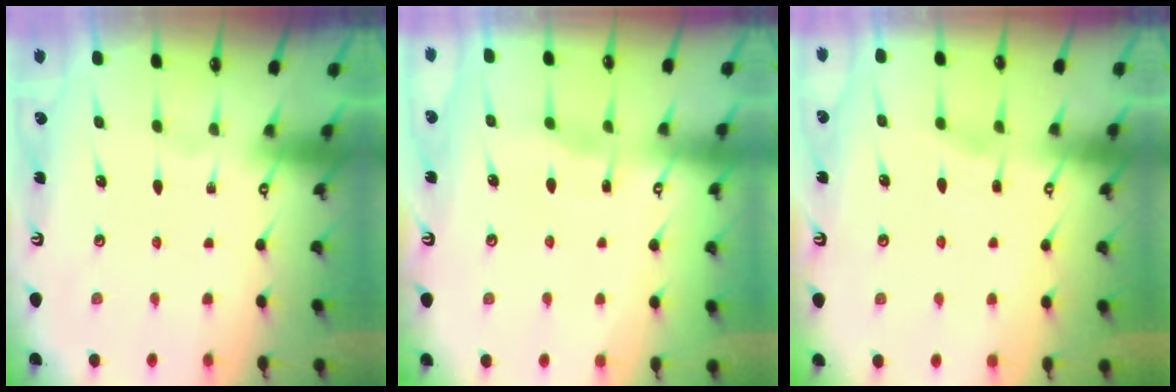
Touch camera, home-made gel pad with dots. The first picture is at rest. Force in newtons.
{"total": 3.9, "press": 3.9, "slide": 0.2}
{"total": 2.9, "press": 2.9, "slide": 0.4}